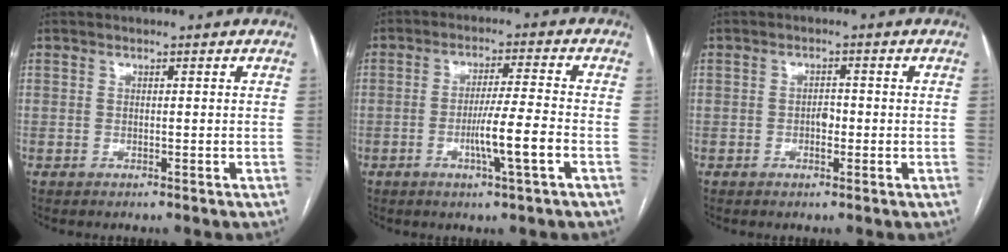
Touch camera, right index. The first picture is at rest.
{"total": 7.3, "force": [-2.5, -0.6, 6.8], "torque": [-0.119, -0.007, -0.045]}
{"total": 1.9, "force": [-0.5, 1.0, 1.6], "torque": [-0.022, 0.005, -0.009]}